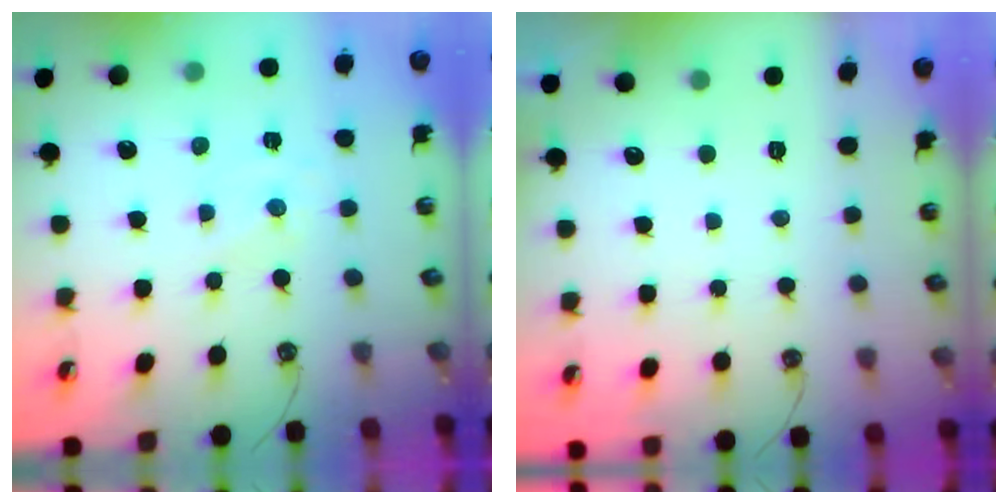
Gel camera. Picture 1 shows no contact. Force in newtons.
{"total": 0.0}